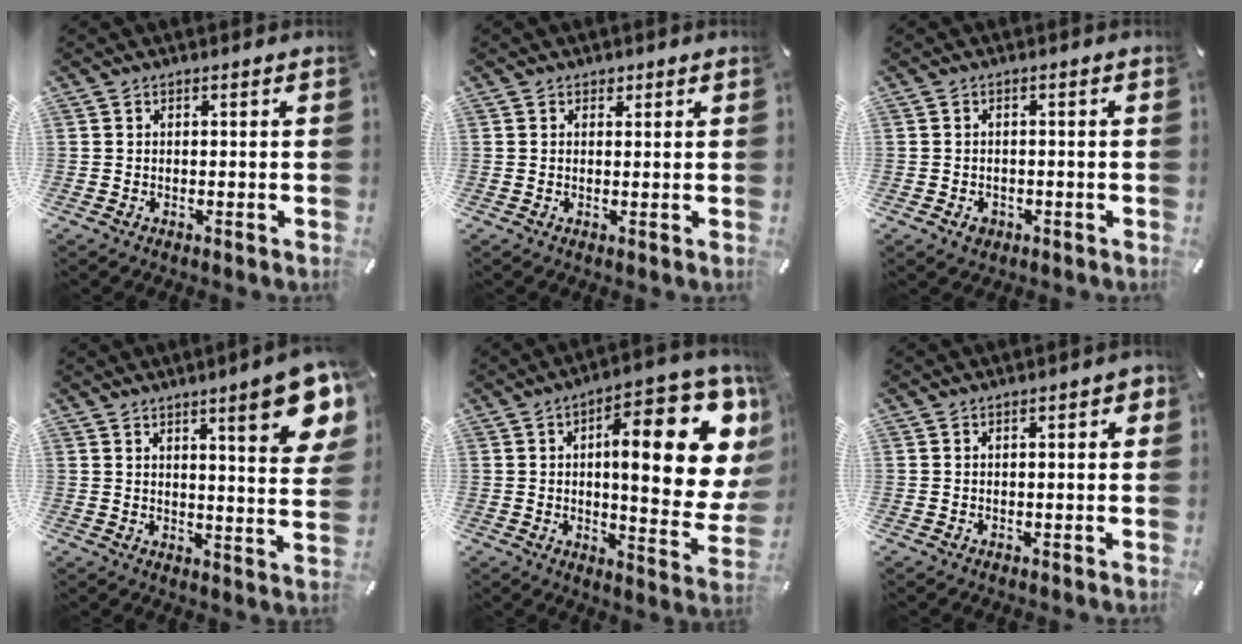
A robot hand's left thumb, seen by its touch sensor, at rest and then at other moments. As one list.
[{"total": 1.1, "force": [0.7, 0.9, 0.2], "torque": [0.002, -0.002, 0.011]}, {"total": 2.4, "force": [-1.2, 1.7, 1.2], "torque": [-0.020, 0.004, -0.022]}, {"total": 14.1, "force": [7.5, 2.7, 11.6], "torque": [-0.155, -0.043, 0.112]}, {"total": 24.3, "force": [6.7, 8.8, 21.6], "torque": [-0.290, -0.053, 0.102]}, {"total": 2.3, "force": [0.2, 0.8, 2.1], "torque": [-0.031, 0.003, 0.001]}]